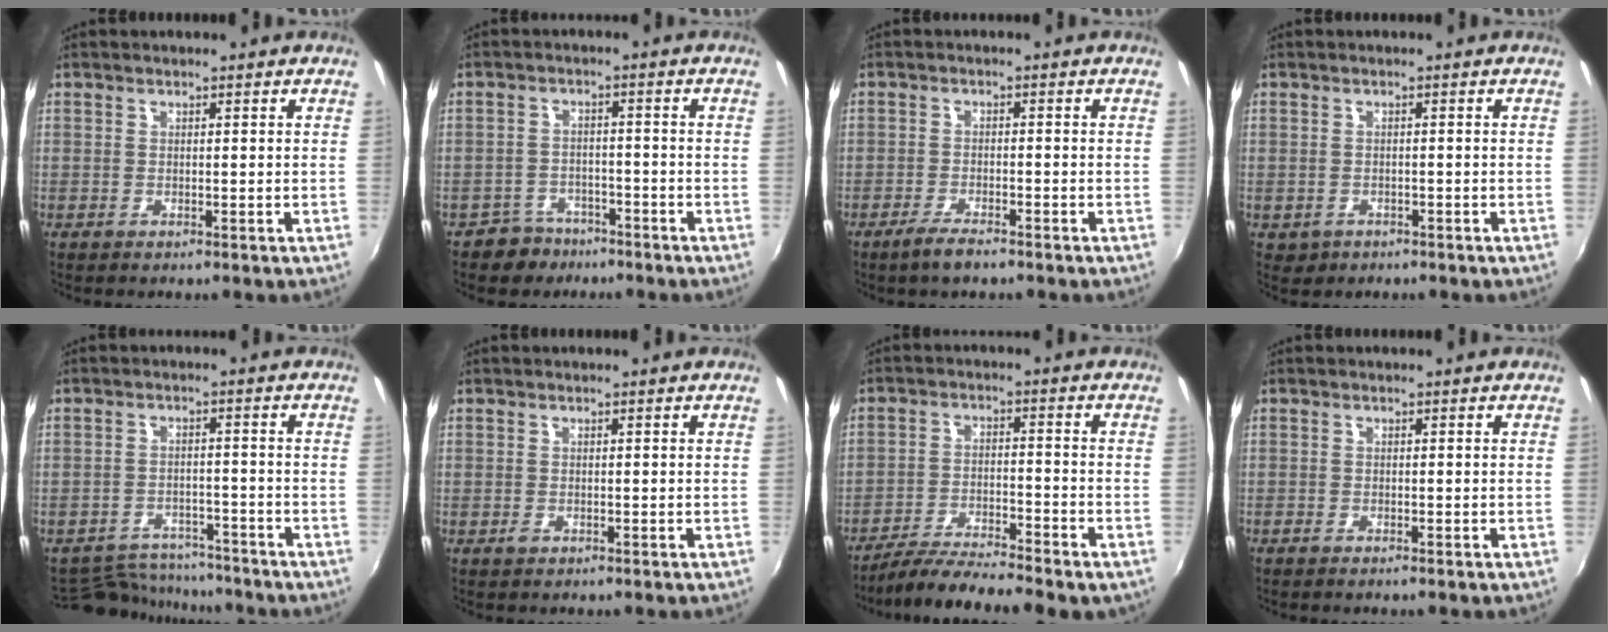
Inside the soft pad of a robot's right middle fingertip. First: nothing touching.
{"total": 5.1, "force": [-3.9, 3.2, 0.4], "torque": [-0.022, 0.017, -0.062]}
{"total": 4.0, "force": [-3.1, 0.7, 2.4], "torque": [-0.064, -0.006, -0.061]}
{"total": 2.4, "force": [-1.1, 2.0, 0.9], "torque": [-0.026, -0.002, -0.010]}
{"total": 10.4, "force": [-9.7, 3.3, 1.7], "torque": [-0.052, 0.016, -0.140]}
{"total": 0.8, "force": [-0.5, 0.5, 0.4], "torque": [-0.007, -0.001, -0.011]}
{"total": 11.3, "force": [-10.0, 0.7, 5.1], "torque": [-0.112, -0.018, -0.168]}
{"total": 0.9, "force": [-0.8, 0.1, 0.4], "torque": [-0.009, -0.001, -0.016]}